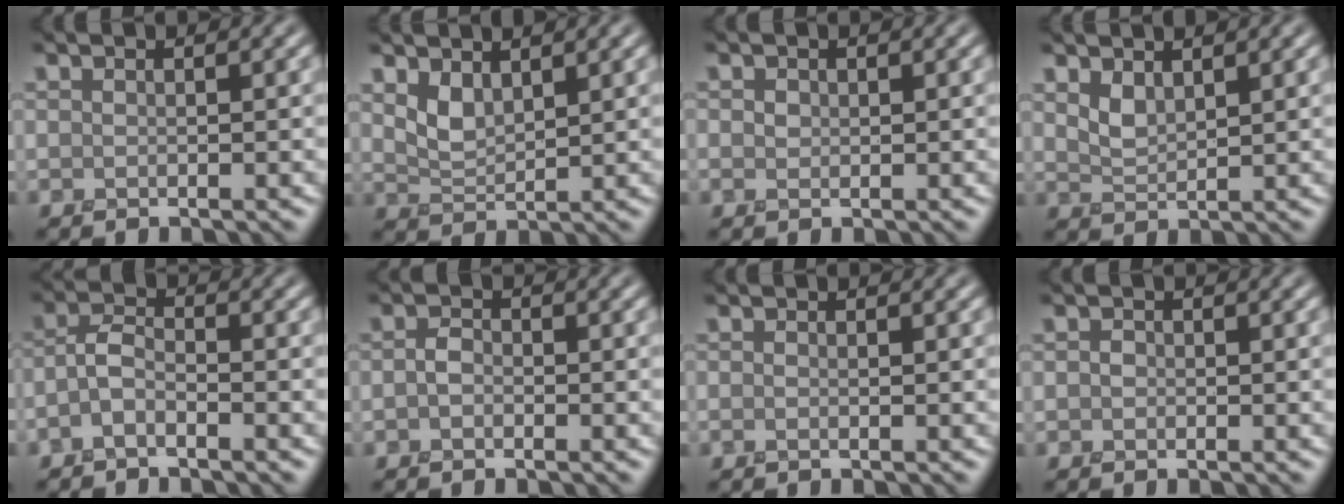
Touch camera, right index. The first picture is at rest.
{"total": 2.1, "force": [1.3, 1.0, 1.3], "torque": [-0.034, -0.010, 0.032]}
{"total": 0.6, "force": [0.2, 0.6, 0.1], "torque": [0.000, -0.003, 0.007]}
{"total": 1.7, "force": [1.1, 0.8, 1.0], "torque": [-0.025, -0.007, 0.028]}
{"total": 2.1, "force": [-1.5, 0.8, 1.1], "torque": [-0.023, 0.004, -0.036]}
{"total": 1.3, "force": [-0.7, 0.9, 0.6], "torque": [-0.014, -0.003, -0.019]}
{"total": 0.0}
{"total": 0.7, "force": [-0.3, 0.6, 0.2], "torque": [-0.002, -0.002, -0.011]}